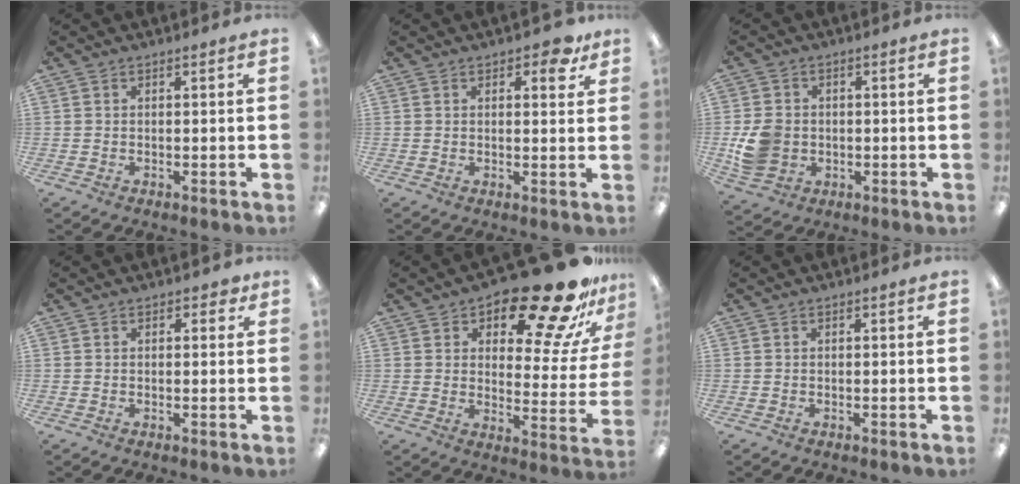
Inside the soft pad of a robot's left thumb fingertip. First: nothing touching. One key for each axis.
{"total": 3.9, "fx": 2.3, "fy": 2.0, "fz": 2.5, "tx": -0.022, "ty": -0.005, "tz": 0.034}
{"total": 8.3, "fx": -0.8, "fy": 7.2, "fz": 4.1, "tx": -0.085, "ty": 0.012, "tz": -0.012}
{"total": 1.7, "fx": 0.8, "fy": 1.1, "fz": 1.0, "tx": -0.013, "ty": 0.002, "tz": 0.012}
{"total": 21.2, "fx": 16.2, "fy": 6.8, "fz": 11.8, "tx": -0.154, "ty": -0.117, "tz": 0.260}
{"total": 0.0}